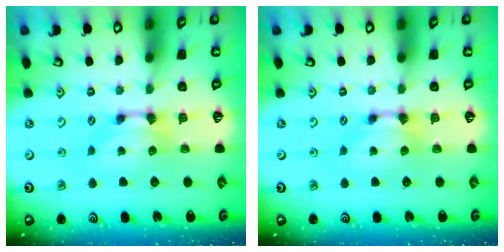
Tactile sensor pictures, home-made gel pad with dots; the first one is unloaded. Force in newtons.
{"total": 0.0}